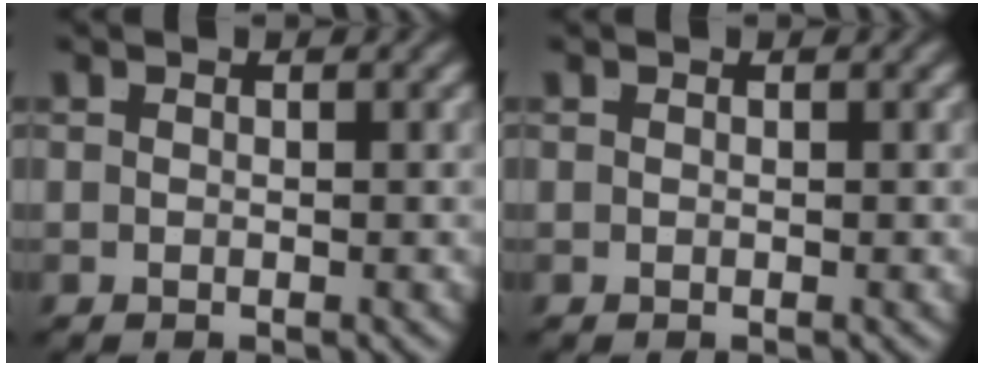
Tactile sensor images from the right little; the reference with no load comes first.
{"total": 0.0}